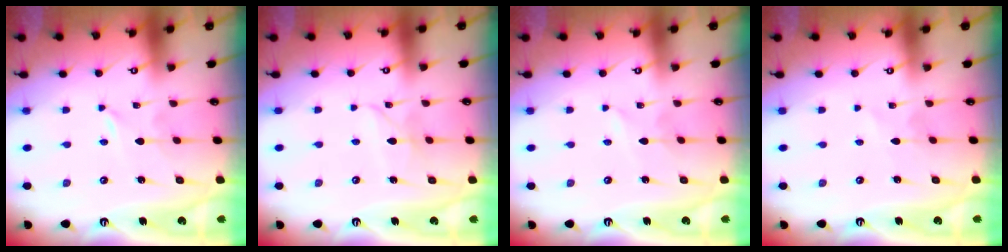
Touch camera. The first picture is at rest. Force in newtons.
{"total": 3.3, "press": 3.3, "slide": 0.3}
{"total": 1.6, "press": 1.6, "slide": 0.1}
{"total": 1.5, "press": 1.5, "slide": 0.2}